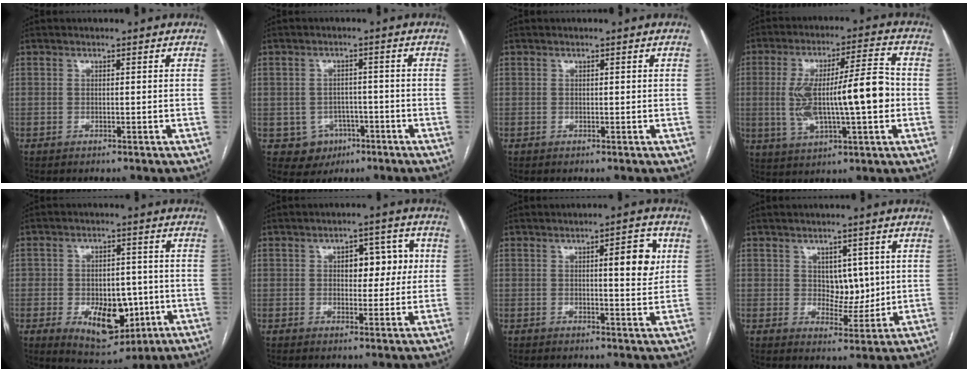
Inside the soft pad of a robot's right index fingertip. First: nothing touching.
{"total": 5.3, "force": [-2.0, 4.8, 0.8], "torque": [-0.003, 0.011, -0.017]}
{"total": 0.0}
{"total": 14.4, "force": [-0.9, 2.8, 14.1], "torque": [-0.256, 0.022, -0.006]}
{"total": 11.1, "force": [-3.1, 6.5, 8.5], "torque": [-0.130, 0.005, -0.033]}
{"total": 6.3, "force": [1.3, 3.5, 5.0], "torque": [-0.058, 0.023, 0.021]}
{"total": 6.4, "force": [1.8, 1.4, 6.0], "torque": [-0.077, 0.002, 0.023]}
{"total": 5.3, "force": [1.2, 3.2, 4.0], "torque": [-0.053, 0.001, 0.029]}